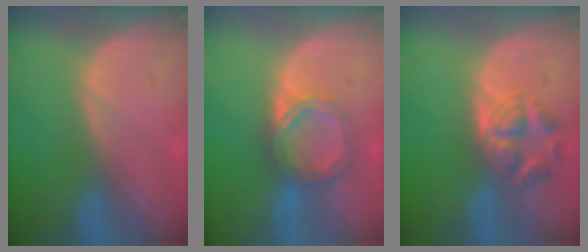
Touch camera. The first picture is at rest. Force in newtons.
{"total": 6.1, "press": 5.4, "slide": 3.0}
{"total": 5.5, "press": 5.1, "slide": 2.0}